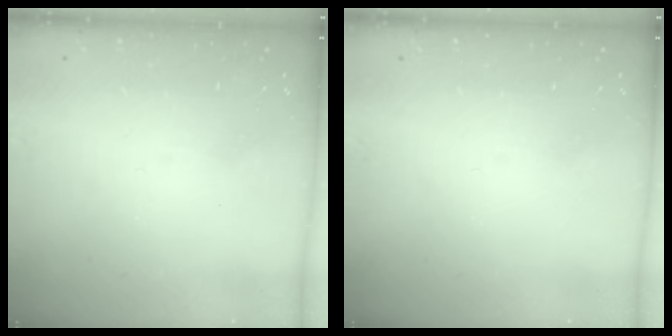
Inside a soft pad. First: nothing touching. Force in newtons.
{"total": 0.0}